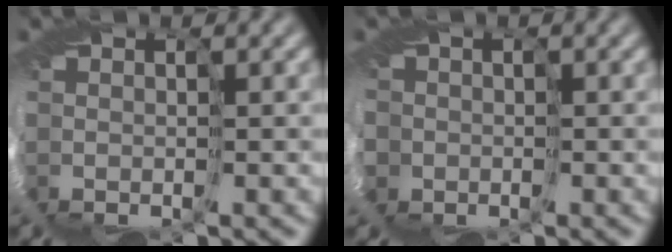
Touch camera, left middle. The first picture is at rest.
{"total": 10.2, "force": [-4.3, 8.9, 2.2], "torque": [-0.088, -0.032, -0.104]}